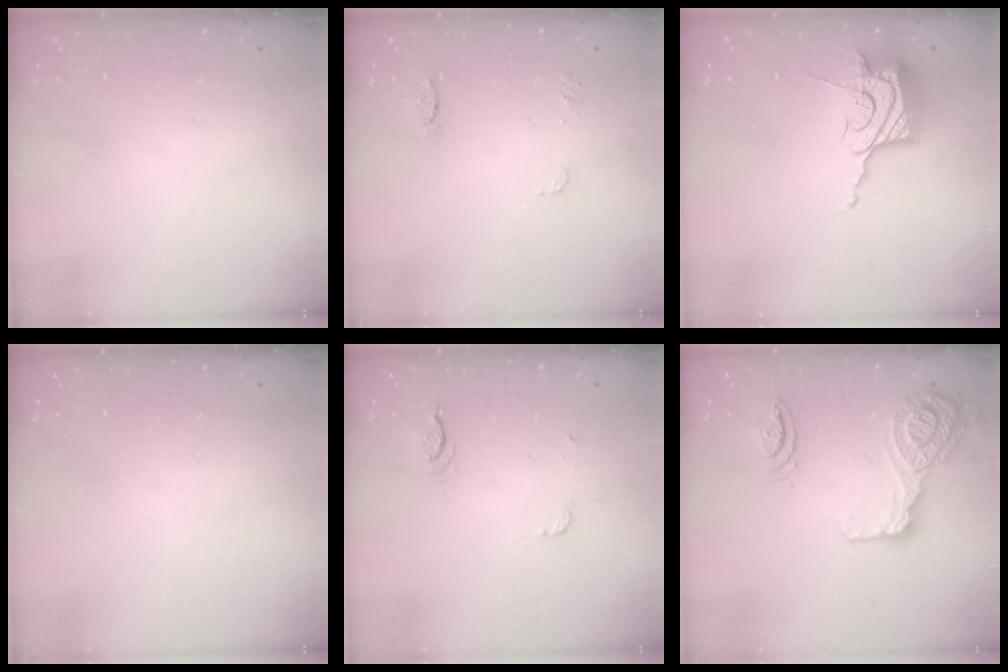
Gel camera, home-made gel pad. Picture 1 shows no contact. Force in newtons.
{"total": 6.9, "press": 6.9, "slide": 0.5}
{"total": 17.2, "press": 17.1, "slide": 0.7}
{"total": 0.0}
{"total": 14.3, "press": 5.9, "slide": 13.1}
{"total": 17.9, "press": 17.6, "slide": 3.7}